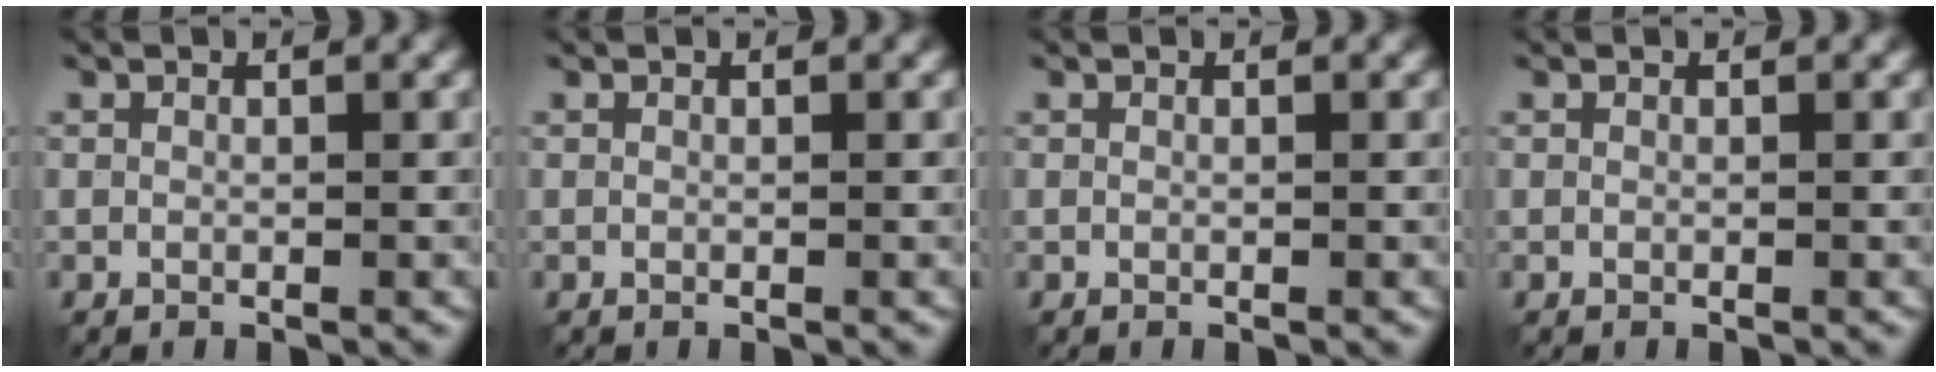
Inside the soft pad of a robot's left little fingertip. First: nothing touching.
{"total": 0.0}
{"total": 0.0}
{"total": 0.0}